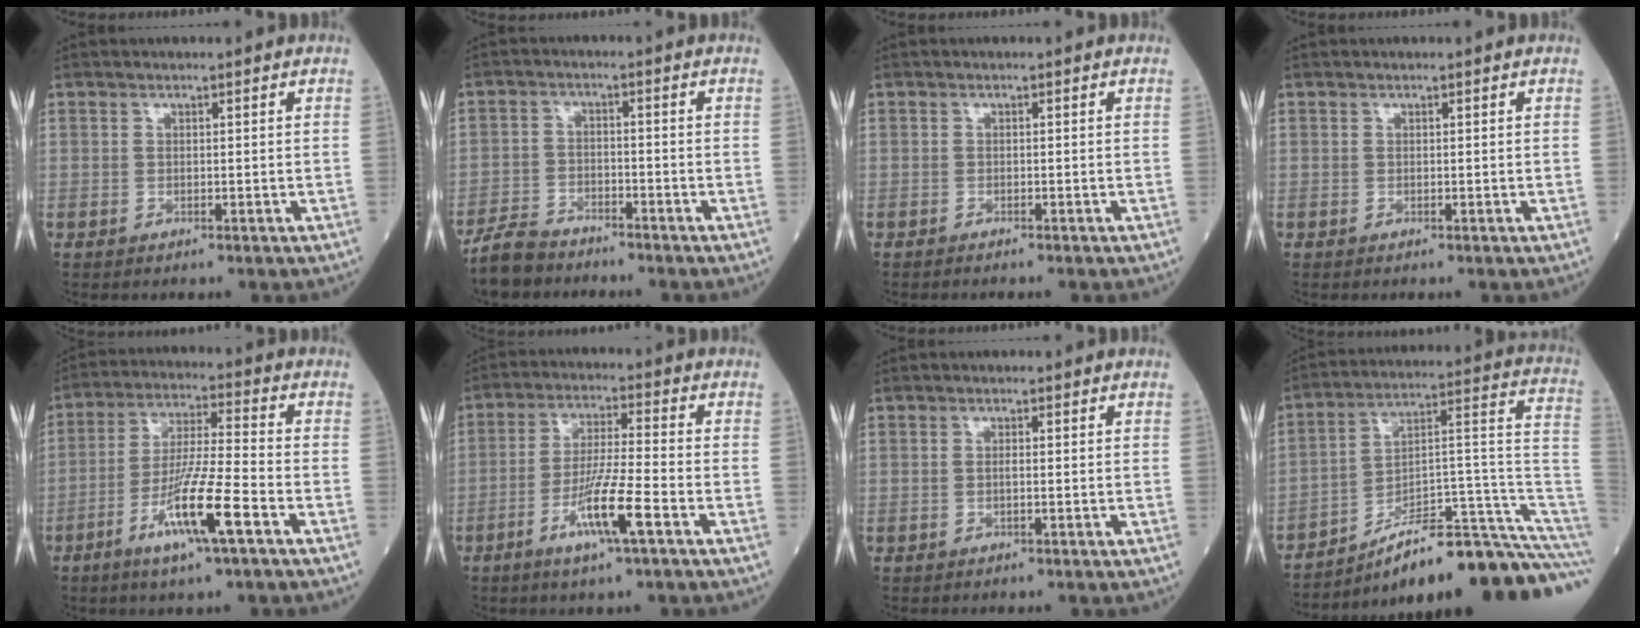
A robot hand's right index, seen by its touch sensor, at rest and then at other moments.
{"total": 5.4, "force": [-5.1, 1.5, 0.9], "torque": [-0.025, -0.012, -0.098]}
{"total": 1.2, "force": [-1.1, -0.1, 0.3], "torque": [-0.002, -0.001, -0.015]}
{"total": 0.0}
{"total": 11.8, "force": [-5.4, 0.2, 10.5], "torque": [-0.201, -0.013, -0.102]}
{"total": 9.4, "force": [-4.2, 0.0, 8.4], "torque": [-0.163, -0.010, -0.080]}
{"total": 0.9, "force": [-0.2, 0.1, 0.9], "torque": [-0.018, 0.001, -0.004]}
{"total": 21.5, "force": [-17.6, 0.6, 12.3], "torque": [-0.092, 0.054, -0.260]}